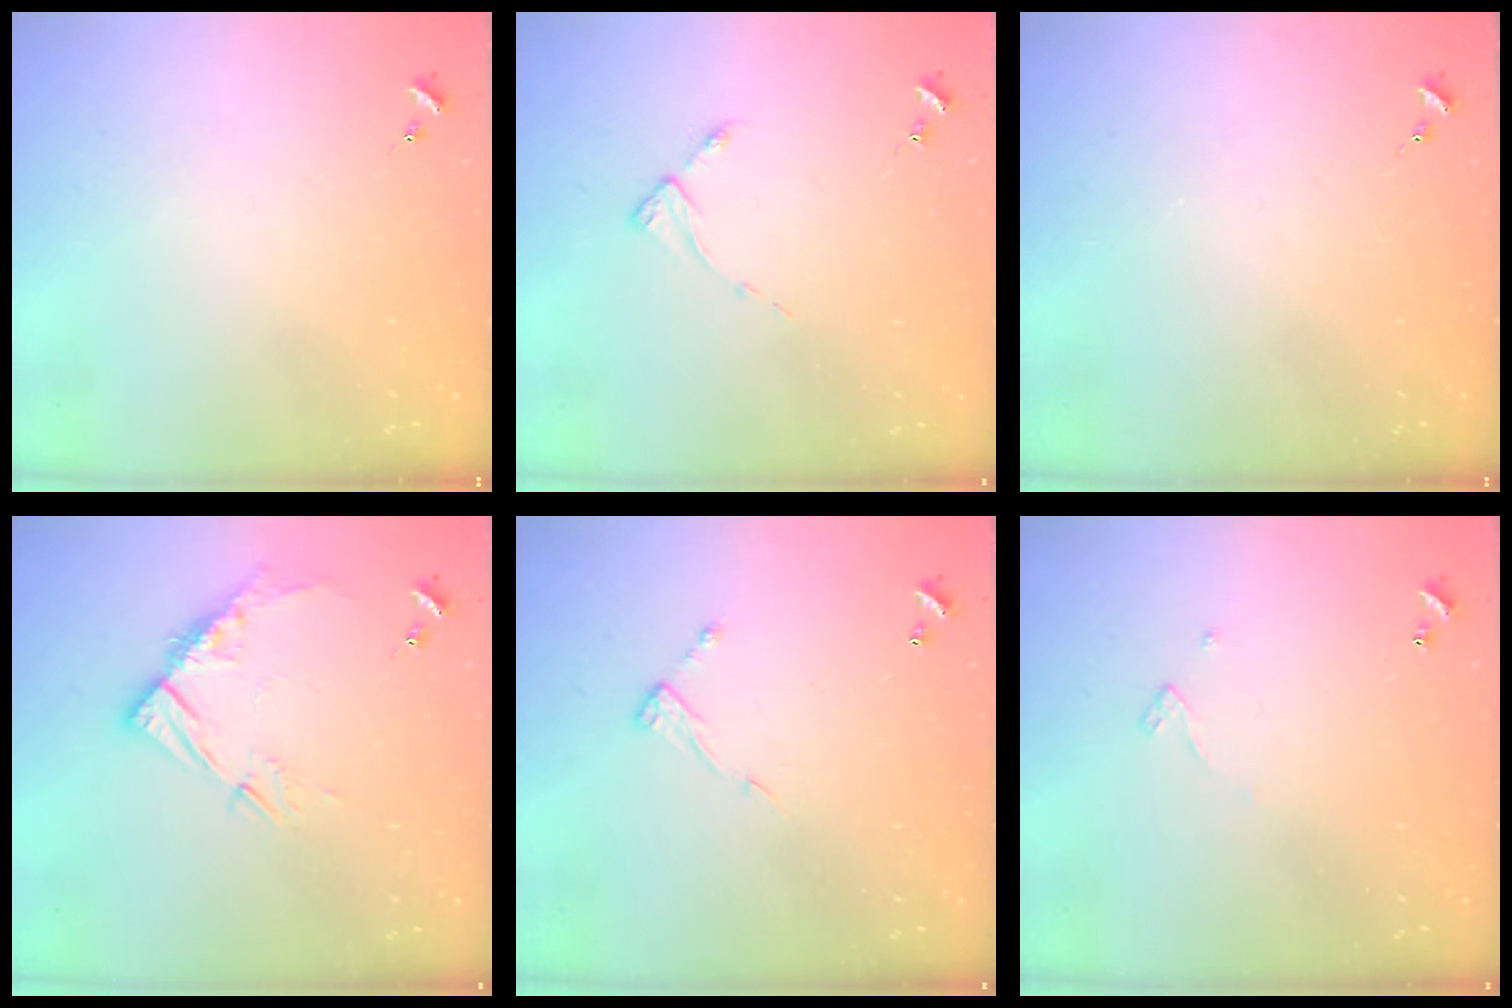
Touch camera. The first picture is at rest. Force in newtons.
{"total": 2.7, "press": 2.7, "slide": 0.3}
{"total": 0.0}
{"total": 10.7, "press": 10.7, "slide": 0.9}
{"total": 6.4, "press": 6.4, "slide": 0.2}
{"total": 3.2, "press": 3.2, "slide": 0.1}